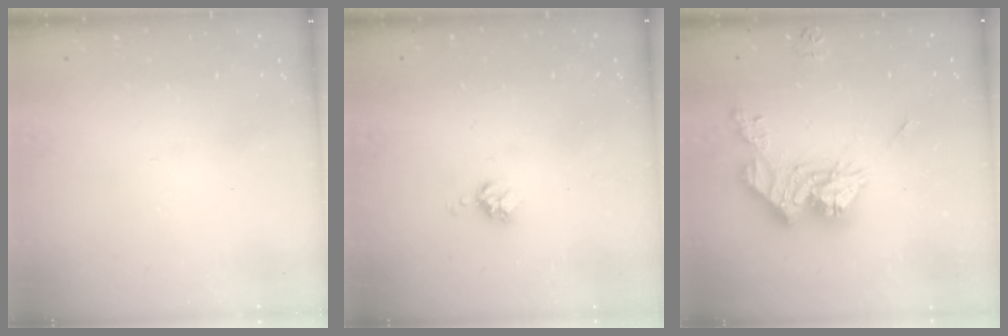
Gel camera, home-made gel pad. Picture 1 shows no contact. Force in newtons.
{"total": 3.9, "press": 3.8, "slide": 0.5}
{"total": 15.5, "press": 15.4, "slide": 1.7}